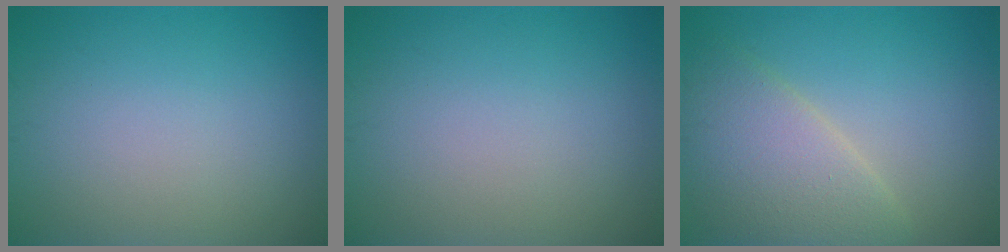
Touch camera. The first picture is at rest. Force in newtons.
{"total": 0.0}
{"total": 5.4, "press": 5.4, "slide": 0.2}